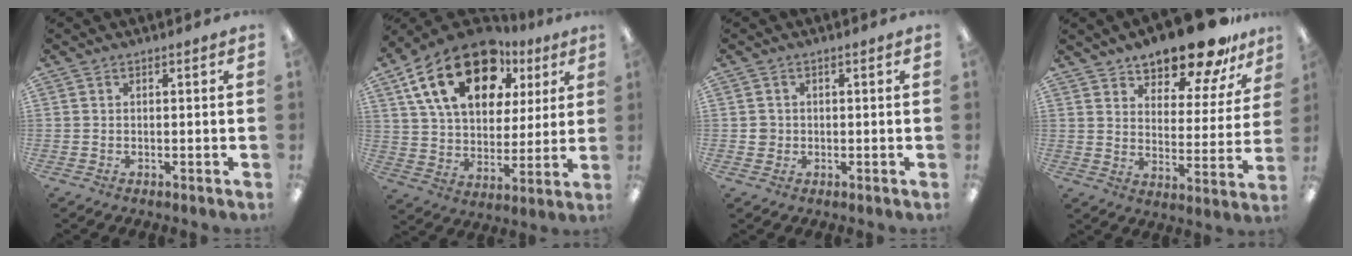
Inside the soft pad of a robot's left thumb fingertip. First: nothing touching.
{"total": 22.6, "force": [11.8, 13.5, 13.8], "torque": [-0.245, -0.040, 0.210]}
{"total": 2.0, "force": [-0.2, 2.0, 0.3], "torque": [0.000, 0.002, -0.008]}
{"total": 15.1, "force": [13.0, 4.8, 5.8], "torque": [-0.086, -0.099, 0.224]}